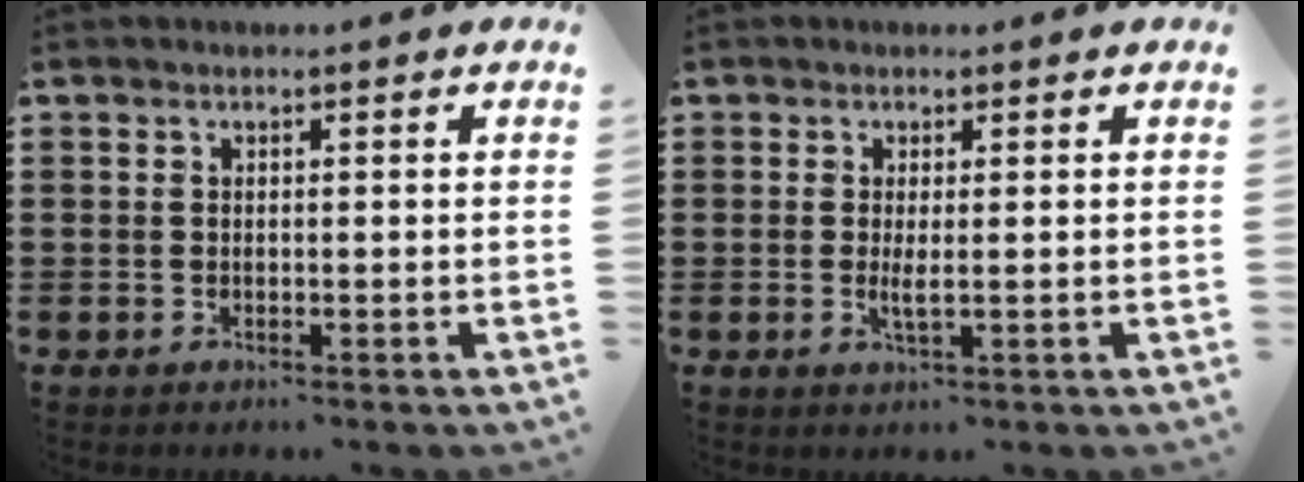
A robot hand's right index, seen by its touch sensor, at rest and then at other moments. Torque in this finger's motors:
{"motor_torque": [2.14, 0.00, 0.00, 0.01]}